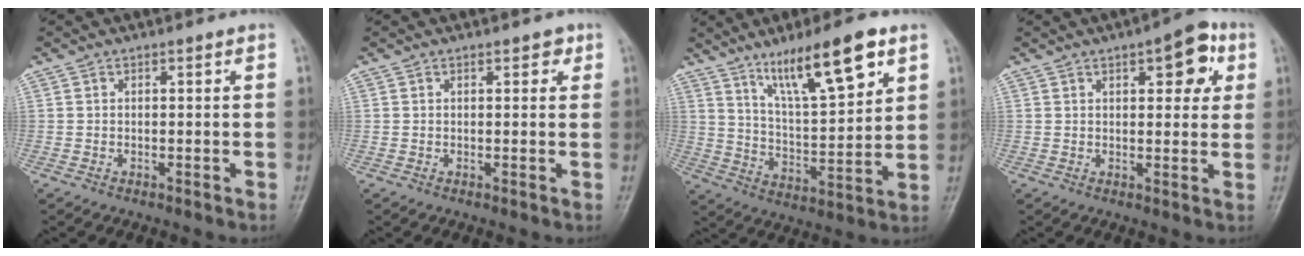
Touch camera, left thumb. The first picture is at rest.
{"total": 1.9, "force": [1.0, 1.0, 1.3], "torque": [-0.005, -0.001, 0.010]}
{"total": 15.7, "force": [9.2, 3.9, 12.0], "torque": [-0.183, -0.043, 0.164]}
{"total": 8.4, "force": [3.5, 3.7, 6.7], "torque": [-0.050, -0.004, 0.037]}